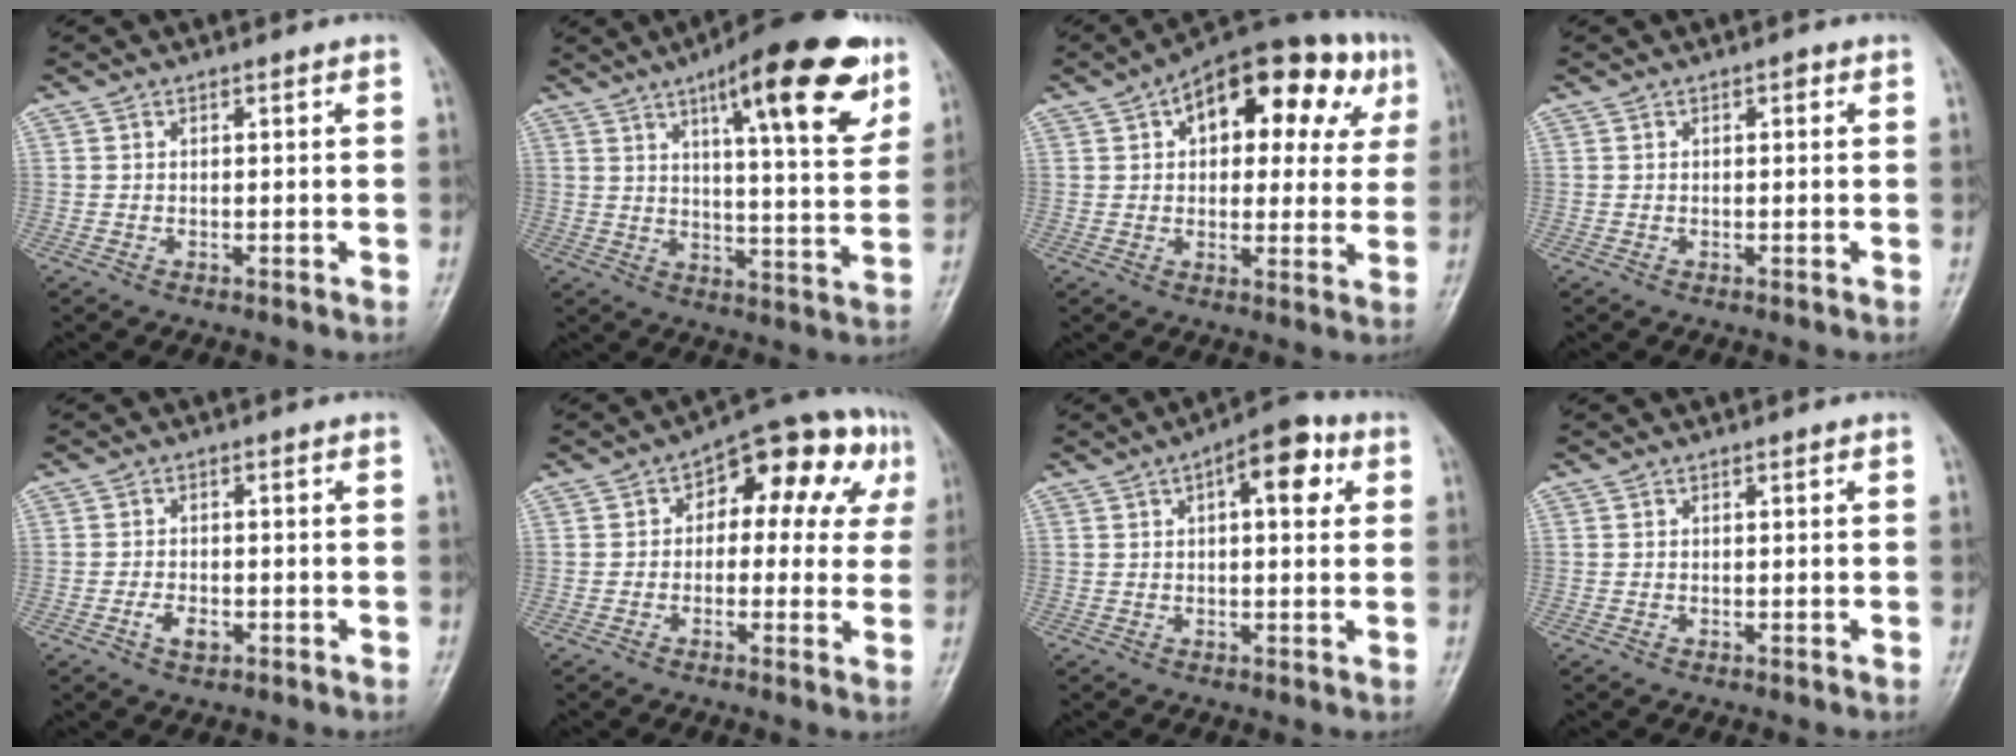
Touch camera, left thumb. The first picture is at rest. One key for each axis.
{"total": 20.0, "fx": 10.7, "fy": 5.3, "fz": 16.1, "tx": -0.192, "ty": -0.039, "tz": 0.148}
{"total": 20.6, "fx": 7.6, "fy": 11.0, "fz": 15.6, "tx": -0.161, "ty": 0.021, "tz": 0.095}
{"total": 1.0, "fx": 0.3, "fy": 0.6, "fz": 0.7, "tx": -0.003, "ty": 0.003, "tz": 0.000}
{"total": 3.3, "fx": -1.4, "fy": 1.9, "fz": 2.2, "tx": -0.035, "ty": 0.007, "tz": -0.023}
{"total": 14.6, "fx": 4.1, "fy": 8.5, "fz": 11.1, "tx": -0.076, "ty": 0.034, "tz": 0.042}
{"total": 9.3, "fx": 3.2, "fy": 4.0, "fz": 7.7, "tx": -0.086, "ty": 0.013, "tz": 0.036}
{"total": 0.0}